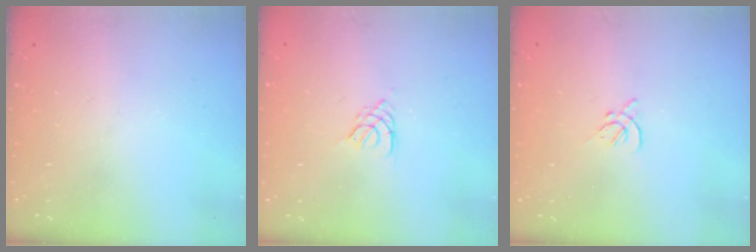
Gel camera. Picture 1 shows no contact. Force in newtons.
{"total": 2.6, "press": 2.5, "slide": 0.5}
{"total": 1.6, "press": 1.5, "slide": 0.5}